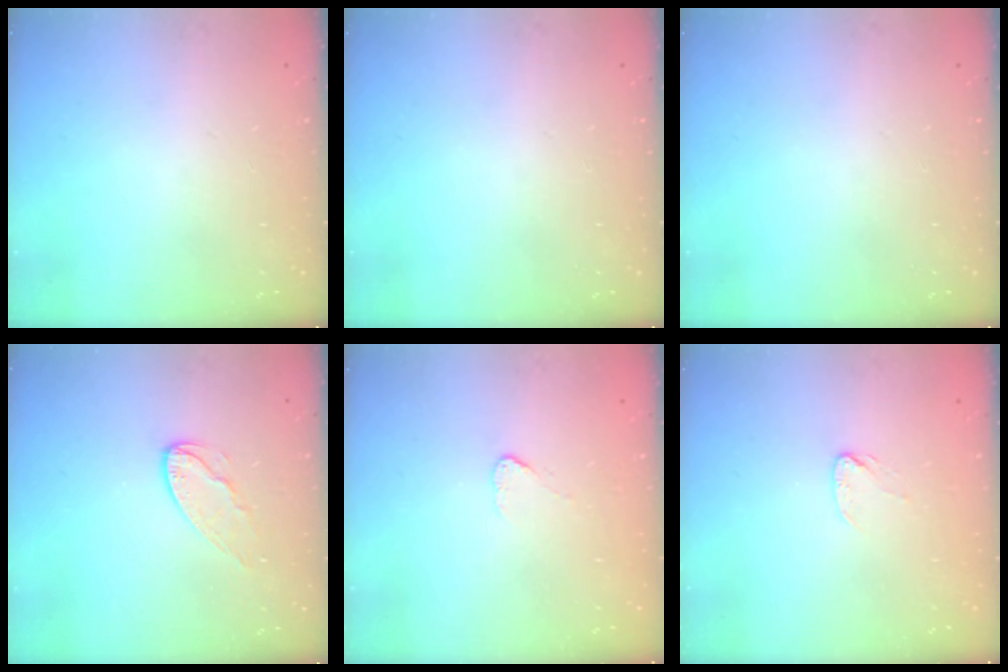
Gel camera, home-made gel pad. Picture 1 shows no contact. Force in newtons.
{"total": 0.0}
{"total": 0.0}
{"total": 7.1, "press": 7.1, "slide": 0.2}
{"total": 2.7, "press": 2.7, "slide": 0.3}
{"total": 3.4, "press": 3.4, "slide": 0.4}